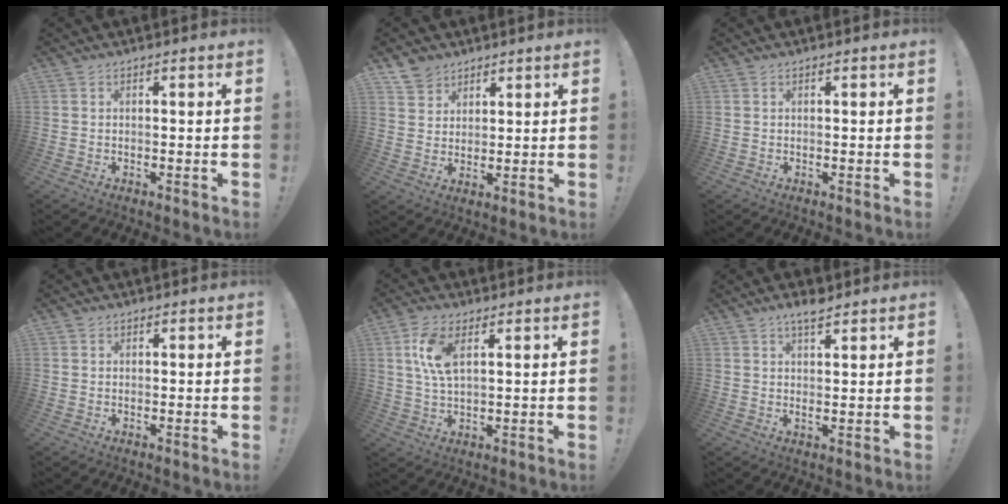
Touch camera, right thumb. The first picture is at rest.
{"total": 6.2, "force": [4.6, 4.2, 0.7], "torque": [-0.011, -0.033, 0.091]}
{"total": 0.0}
{"total": 0.8, "force": [0.5, 0.6, 0.0], "torque": [0.006, -0.002, 0.008]}
{"total": 8.7, "force": [3.2, 4.1, 7.0], "torque": [-0.137, -0.005, 0.055]}
{"total": 4.5, "force": [3.2, 1.0, 3.0], "torque": [-0.047, -0.020, 0.053]}